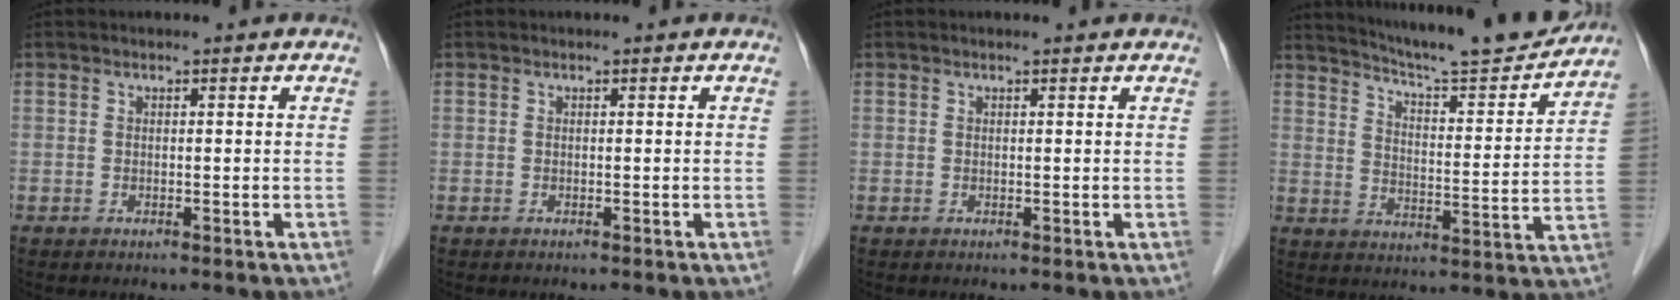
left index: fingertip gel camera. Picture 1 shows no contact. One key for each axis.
{"total": 0.0}
{"total": 1.4, "fx": 1.3, "fy": -0.1, "fz": 0.4, "tx": -0.012, "ty": 0.008, "tz": 0.016}
{"total": 16.9, "fx": 15.9, "fy": 0.1, "fz": 5.7, "tx": -0.095, "ty": -0.033, "tz": 0.225}